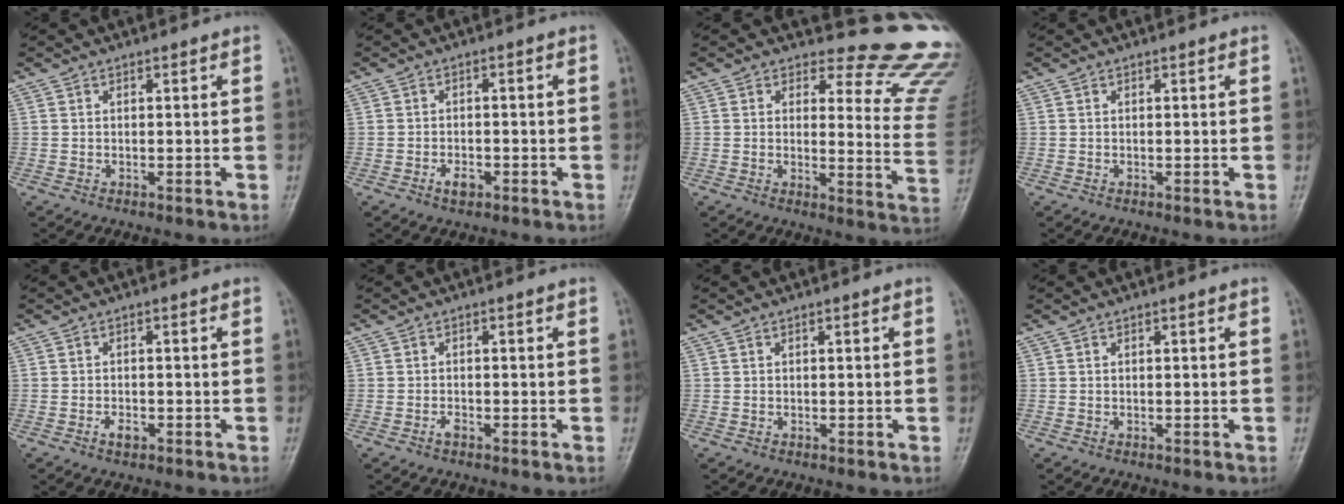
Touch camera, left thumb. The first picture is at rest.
{"total": 2.8, "force": [-1.7, 1.4, 1.7], "torque": [-0.028, 0.013, -0.029]}
{"total": 15.3, "force": [14.8, 3.2, 1.6], "torque": [0.035, -0.178, 0.131]}
{"total": 0.0}
{"total": 2.1, "force": [-1.3, 1.0, 1.2], "torque": [-0.021, 0.012, -0.024]}
{"total": 1.4, "force": [-1.1, 0.5, 0.7], "torque": [-0.015, 0.009, -0.022]}
{"total": 0.0}
{"total": 0.0}